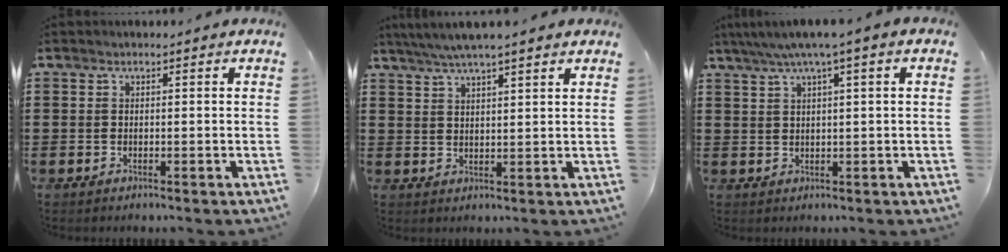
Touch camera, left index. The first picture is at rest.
{"total": 4.3, "force": [3.7, 0.0, 2.2], "torque": [-0.052, -0.006, 0.067]}
{"total": 3.2, "force": [1.2, 0.0, 2.9], "torque": [-0.058, 0.000, 0.017]}